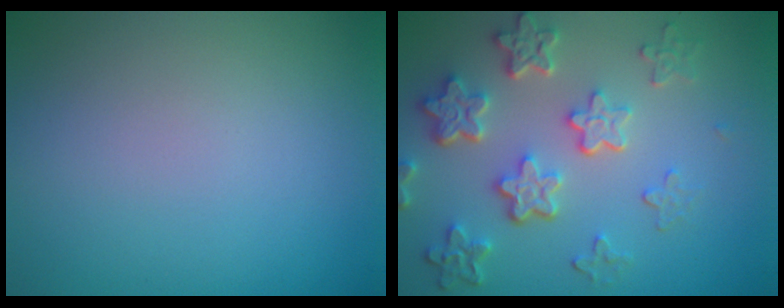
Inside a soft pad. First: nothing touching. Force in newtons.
{"total": 5.9, "press": 4.5, "slide": 3.8}